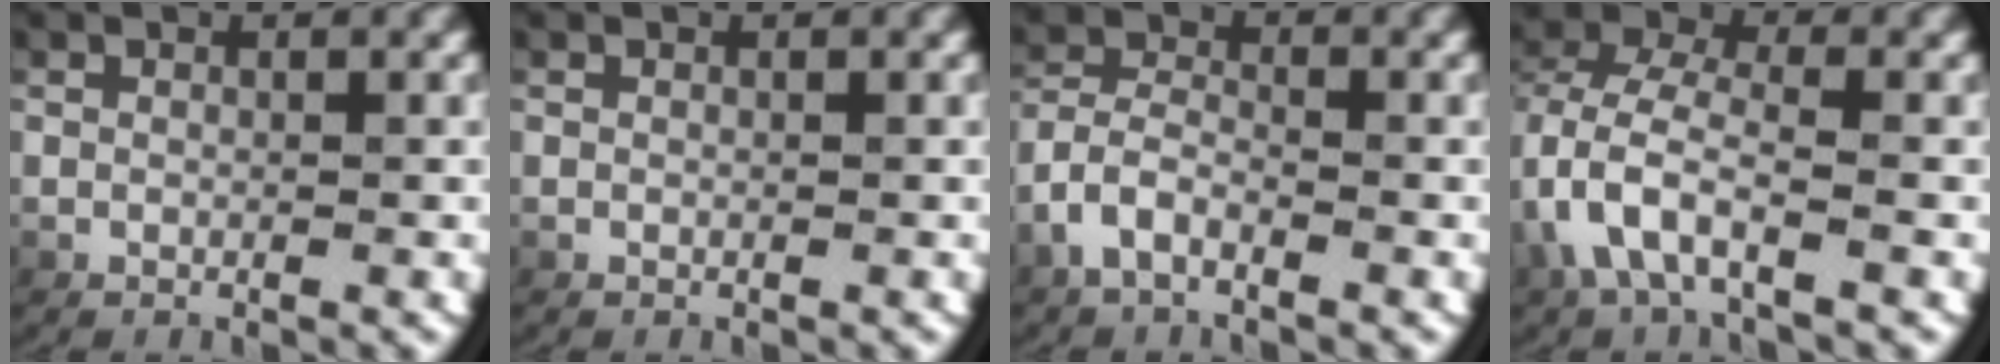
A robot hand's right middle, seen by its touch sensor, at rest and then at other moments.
{"total": 0.0}
{"total": 3.2, "force": [-1.7, 2.2, 1.6], "torque": [-0.048, -0.010, -0.031]}
{"total": 3.1, "force": [-0.5, 1.6, 2.7], "torque": [-0.072, -0.003, -0.009]}